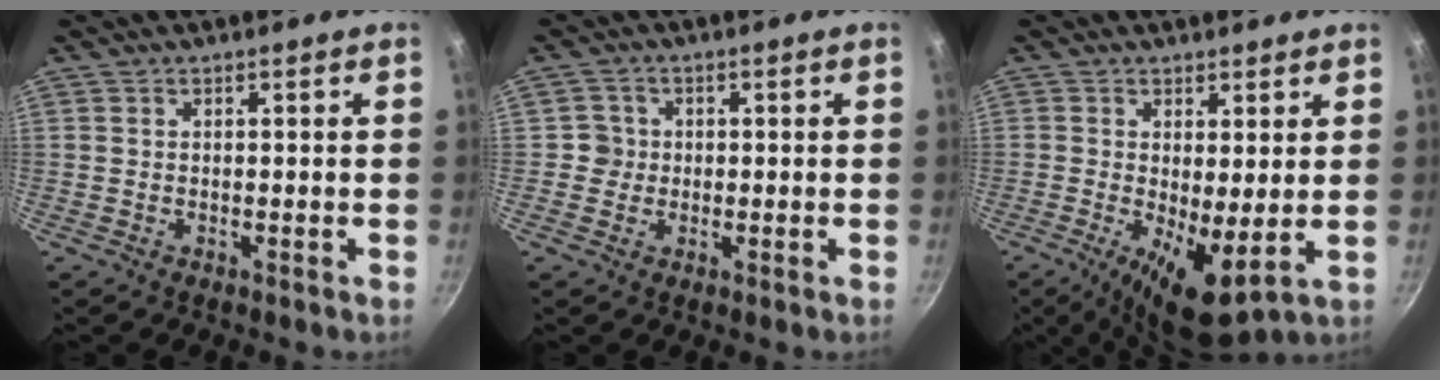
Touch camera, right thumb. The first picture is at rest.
{"total": 2.9, "force": [-0.1, 2.9, 0.3], "torque": [0.017, 0.008, -0.006]}
{"total": 9.2, "force": [-0.2, 3.2, 8.6], "torque": [-0.131, -0.023, 0.003]}